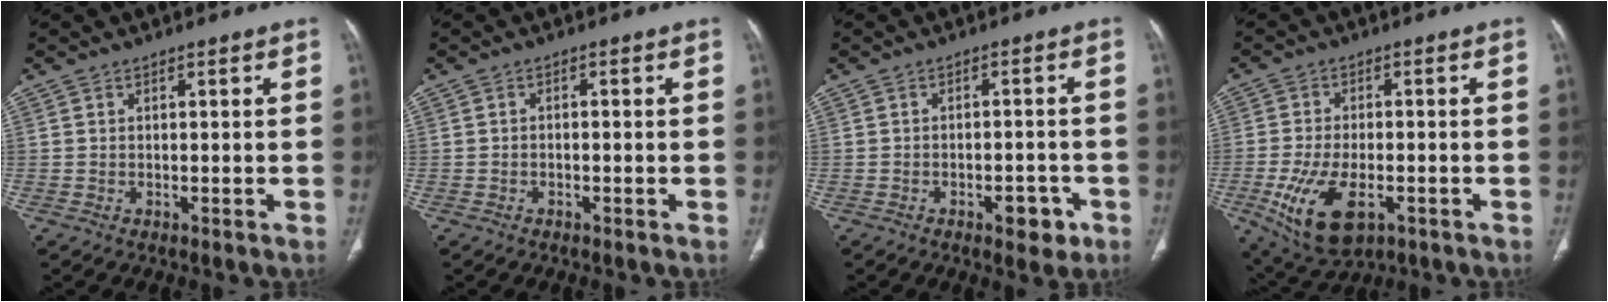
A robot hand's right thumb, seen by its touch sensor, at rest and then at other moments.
{"total": 0.7, "force": [-0.4, 0.4, 0.4], "torque": [-0.006, 0.006, -0.009]}
{"total": 4.8, "force": [-2.5, 2.4, 3.3], "torque": [-0.027, 0.013, -0.028]}
{"total": 12.3, "force": [-4.4, 6.4, 9.6], "torque": [-0.186, 0.002, -0.065]}